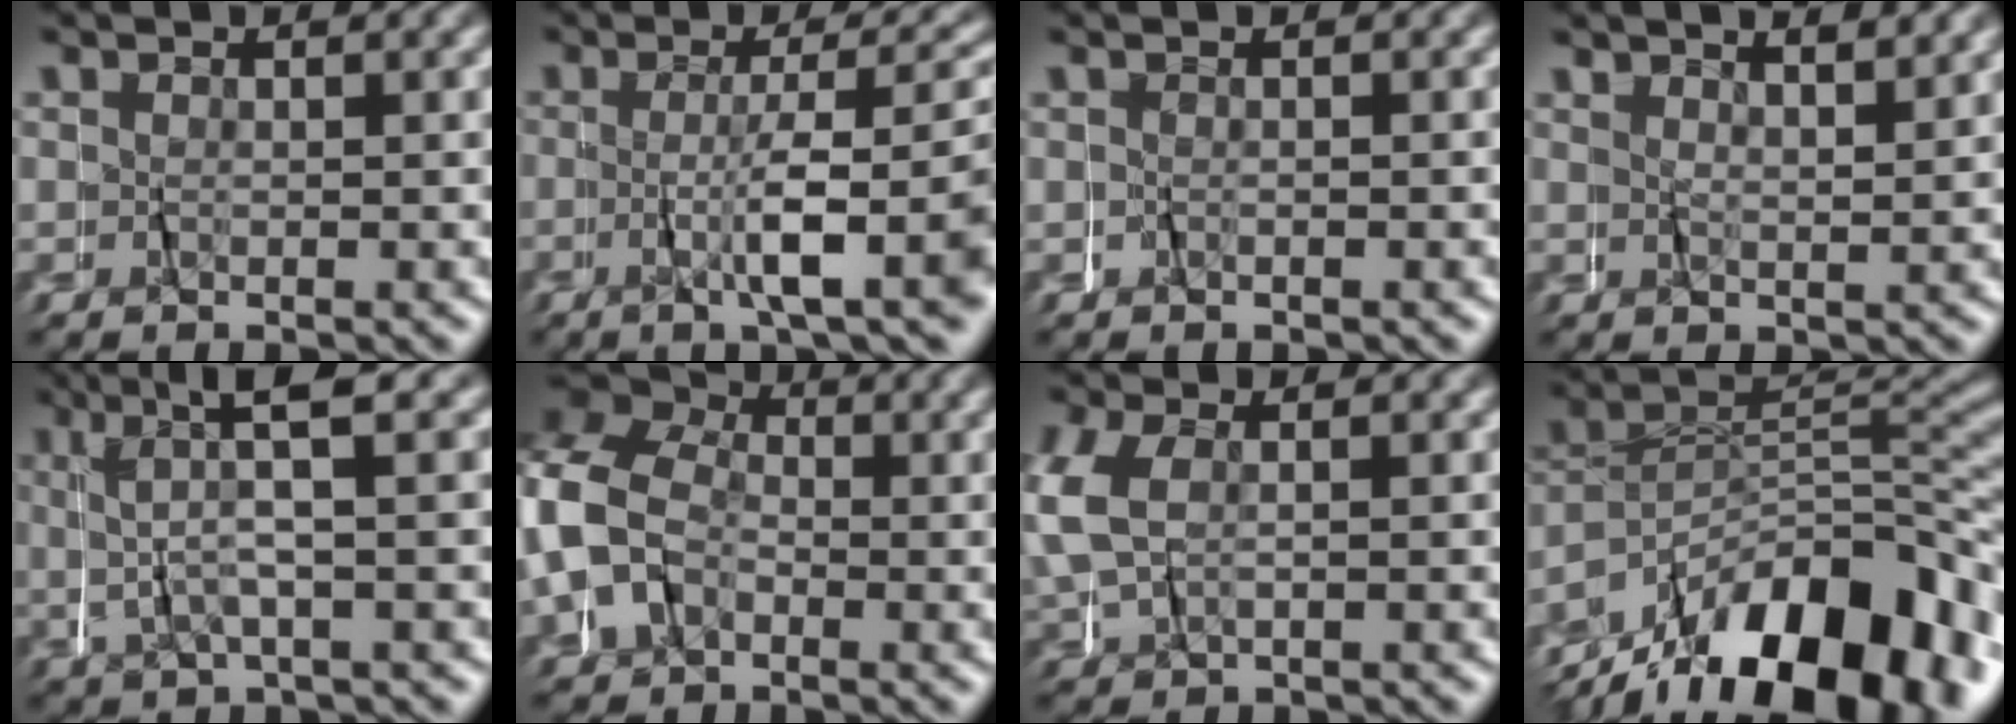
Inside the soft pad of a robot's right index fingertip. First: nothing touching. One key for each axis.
{"total": 6.3, "fx": -1.9, "fy": 0.1, "fz": 6.0, "tx": -0.088, "ty": -0.001, "tz": -0.029}
{"total": 0.6, "fx": -0.5, "fy": -0.3, "fz": -0.1, "tx": -0.004, "ty": 0.003, "tz": -0.012}
{"total": 2.2, "fx": 2.0, "fy": -0.7, "fz": 0.5, "tx": -0.023, "ty": 0.004, "tz": 0.032}
{"total": 4.2, "fx": 1.8, "fy": -0.1, "fz": 3.9, "tx": -0.080, "ty": 0.021, "tz": 0.025}
{"total": 11.5, "fx": 0.2, "fy": 10.1, "fz": 5.6, "tx": -0.137, "ty": -0.002, "tz": -0.014}
{"total": 4.4, "fx": 0.1, "fy": 3.5, "fz": 2.7, "tx": -0.092, "ty": -0.007, "tz": 0.003}
{"total": 14.4, "fx": -8.2, "fy": 7.2, "fz": 9.4, "tx": -0.149, "ty": -0.013, "tz": -0.132}